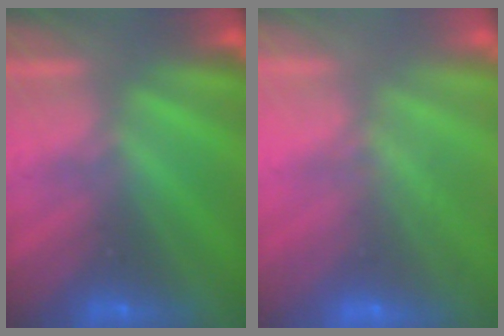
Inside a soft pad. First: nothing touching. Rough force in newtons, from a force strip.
{"total": 8.4}